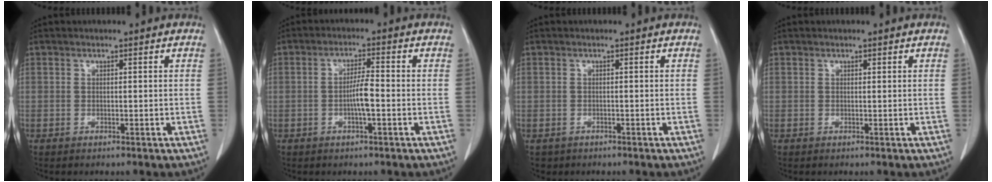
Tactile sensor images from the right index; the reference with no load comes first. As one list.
[{"total": 3.8, "force": [-0.8, 0.3, 3.7], "torque": [-0.070, 0.005, -0.014]}, {"total": 1.3, "force": [-0.7, 1.1, 0.1], "torque": [-0.012, 0.001, -0.005]}, {"total": 0.0}]